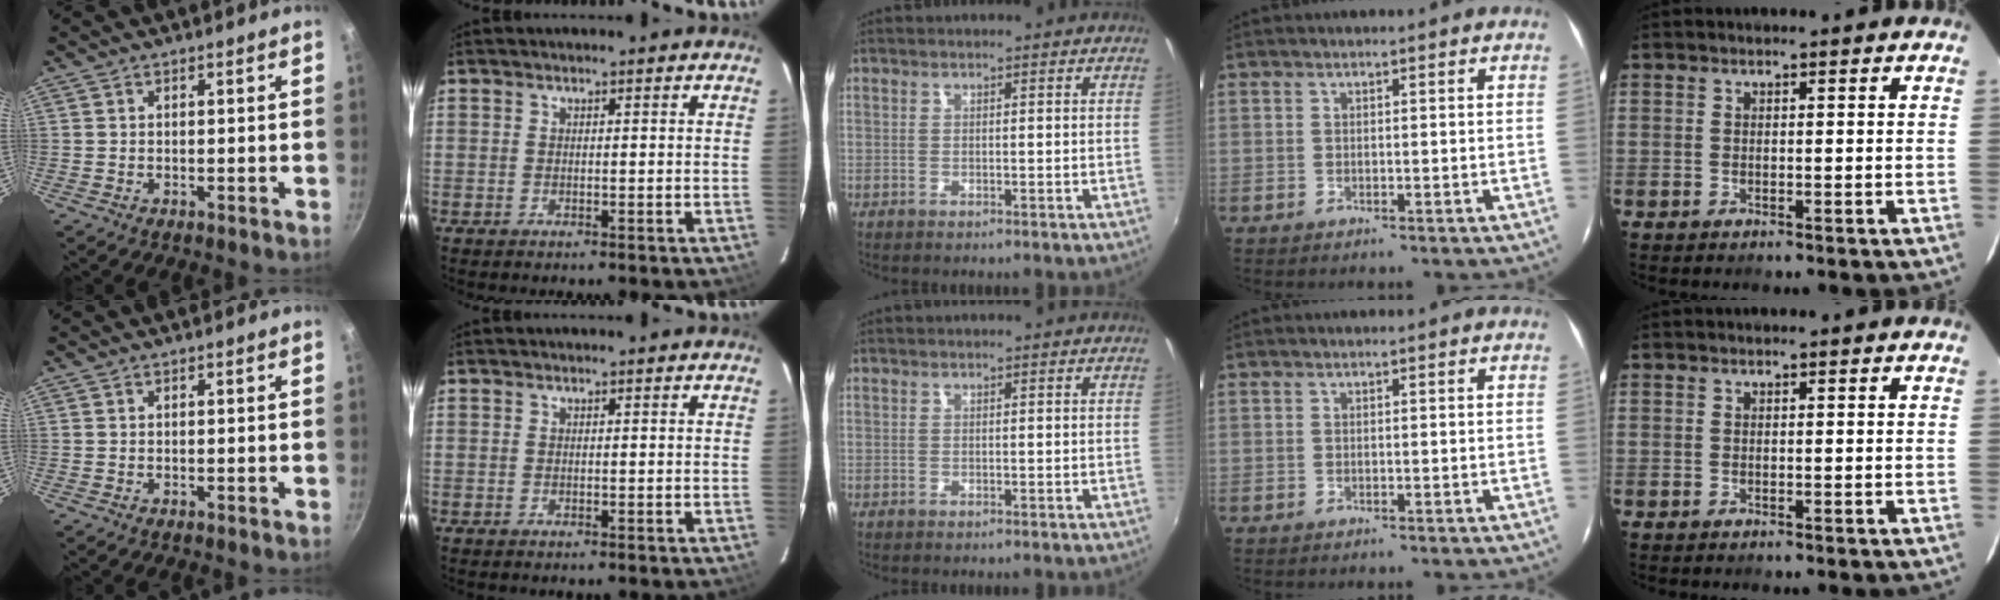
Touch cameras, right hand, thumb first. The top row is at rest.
{}